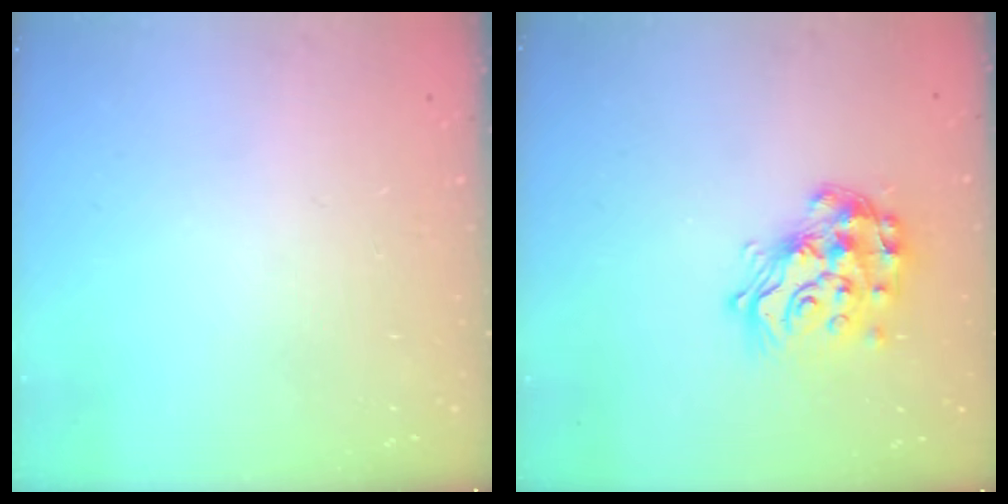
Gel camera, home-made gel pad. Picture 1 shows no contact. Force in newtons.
{"total": 17.6, "press": 17.6, "slide": 1.2}